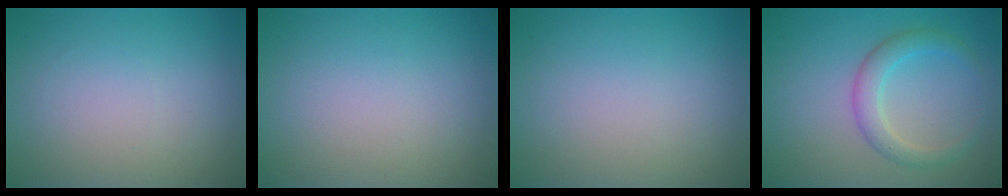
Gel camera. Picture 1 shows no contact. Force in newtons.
{"total": 0.0}
{"total": 0.0}
{"total": 2.8, "press": 2.8, "slide": 0.1}